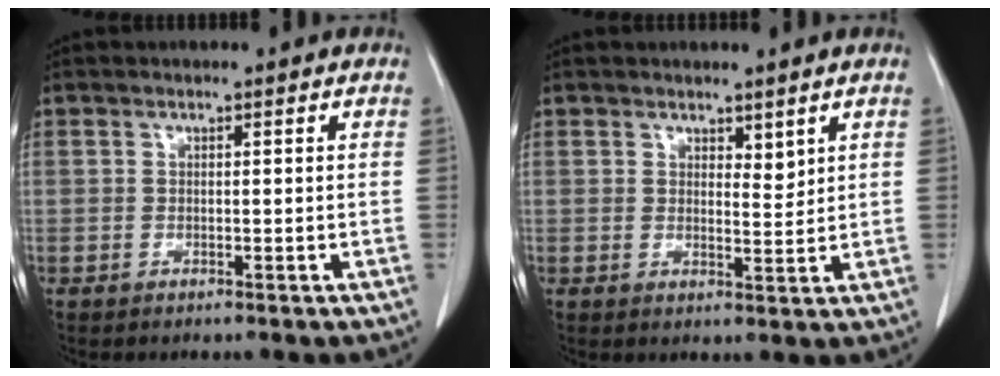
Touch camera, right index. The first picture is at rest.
{"total": 2.2, "force": [1.7, 0.9, 1.2], "torque": [-0.017, -0.011, 0.031]}